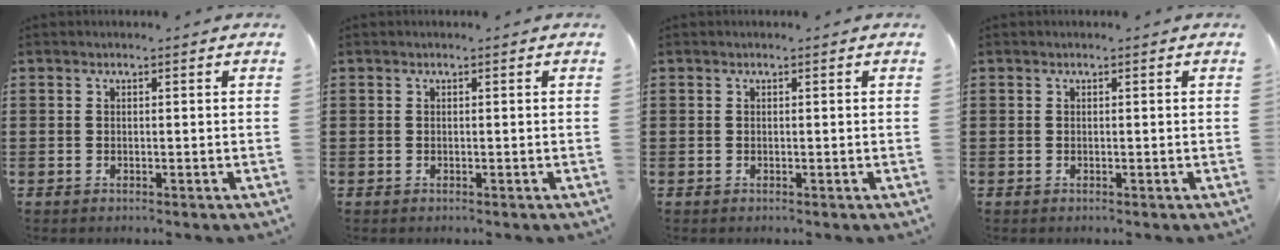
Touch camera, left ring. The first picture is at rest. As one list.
[{"total": 0.0}, {"total": 0.0}, {"total": 0.0}]